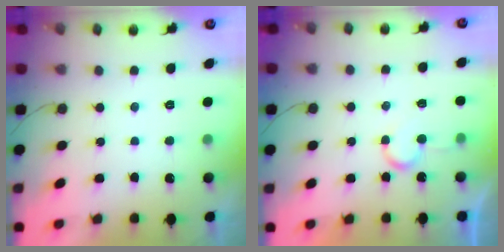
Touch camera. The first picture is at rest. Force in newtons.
{"total": 5.0, "press": 5.0, "slide": 0.5}